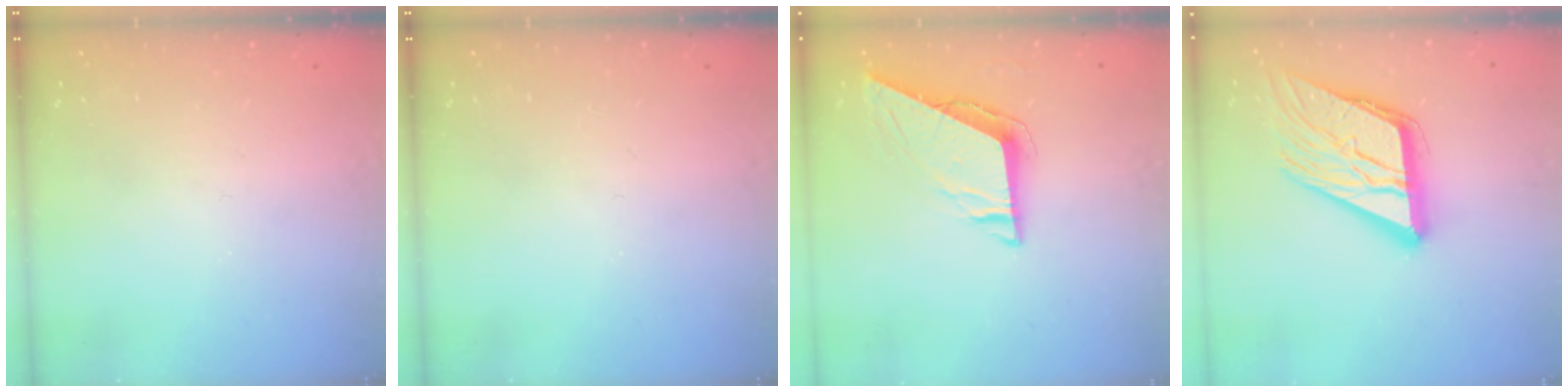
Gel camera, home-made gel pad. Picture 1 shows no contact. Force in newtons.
{"total": 0.0}
{"total": 7.5, "press": 7.5, "slide": 0.3}
{"total": 18.6, "press": 18.4, "slide": 2.2}